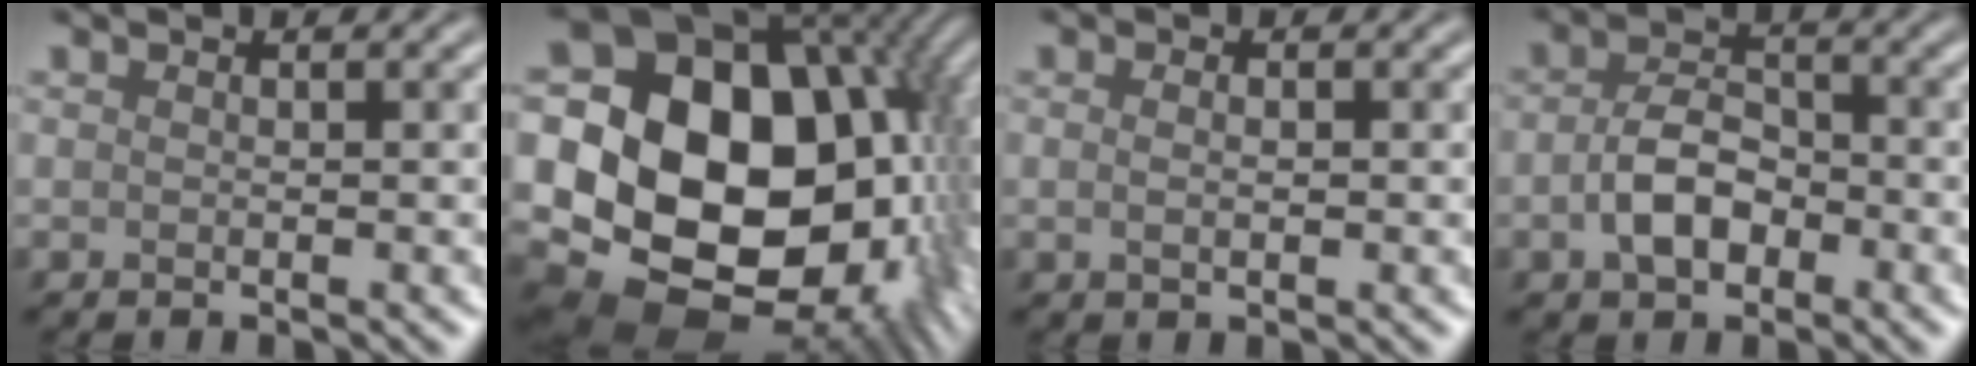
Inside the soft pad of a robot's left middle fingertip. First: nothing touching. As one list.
[{"total": 20.3, "force": [0.7, 15.0, 13.7], "torque": [-0.236, -0.018, 0.041]}, {"total": 1.3, "force": [0.2, 0.7, 1.1], "torque": [-0.019, -0.004, 0.000]}, {"total": 4.3, "force": [-1.3, 2.7, 3.0], "torque": [-0.061, 0.003, -0.027]}]